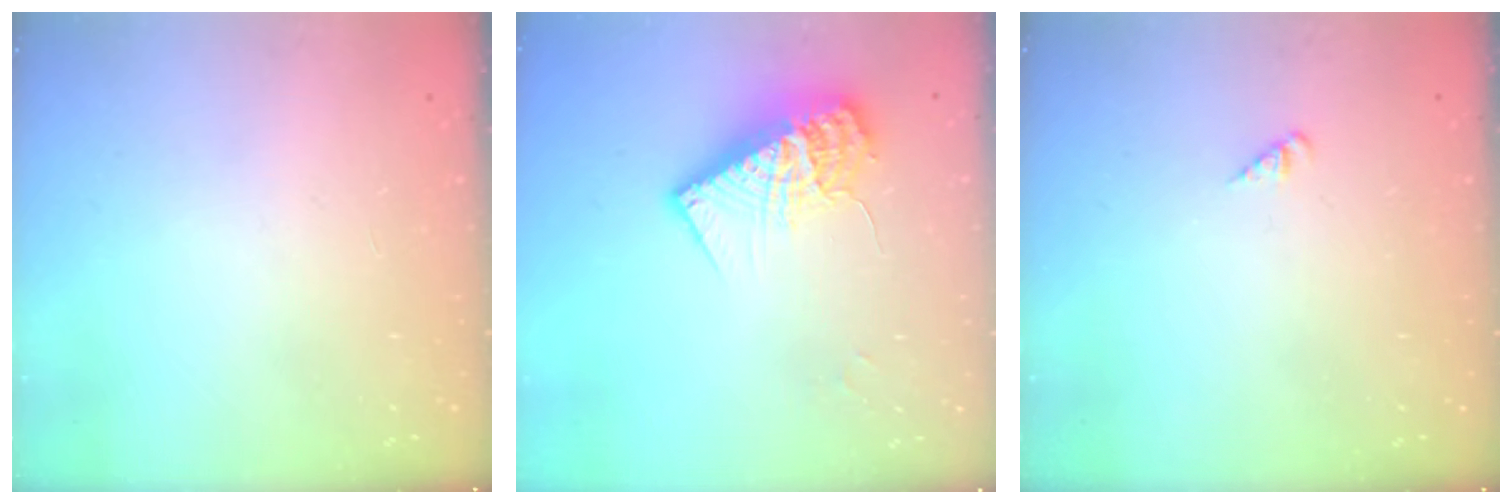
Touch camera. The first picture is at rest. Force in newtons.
{"total": 13.7, "press": 13.7, "slide": 1.4}
{"total": 1.4, "press": 1.4, "slide": 0.3}